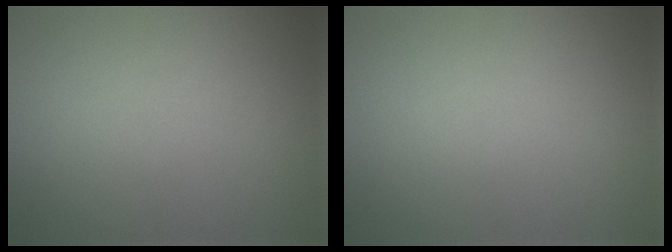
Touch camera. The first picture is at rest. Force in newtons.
{"total": 0.0}